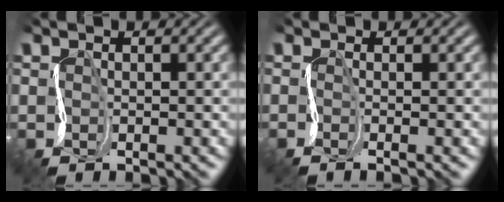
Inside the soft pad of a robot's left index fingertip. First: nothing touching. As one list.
[{"total": 1.7, "force": [-0.3, 0.7, 1.5], "torque": [-0.016, -0.010, -0.006]}]